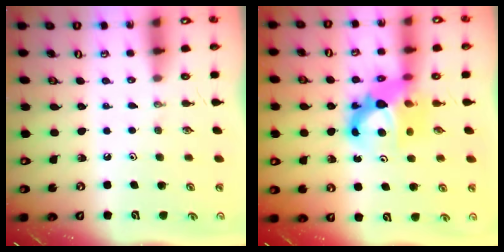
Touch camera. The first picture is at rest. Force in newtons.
{"total": 11.4, "press": 11.4, "slide": 1.1}